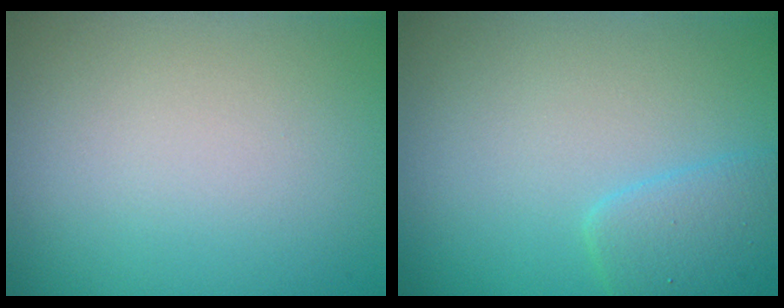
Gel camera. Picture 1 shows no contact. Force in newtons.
{"total": 2.3, "press": 2.3, "slide": 0.1}